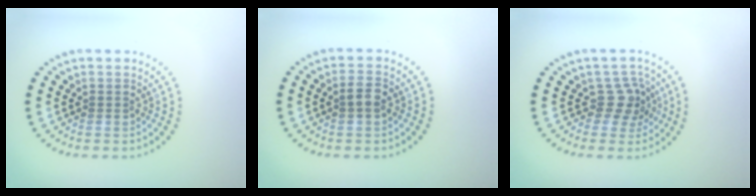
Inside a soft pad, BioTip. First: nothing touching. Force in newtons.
{"total": 1.8, "press": 1.8, "slide": 0.4}
{"total": 2.6, "press": 2.0, "slide": 1.5}